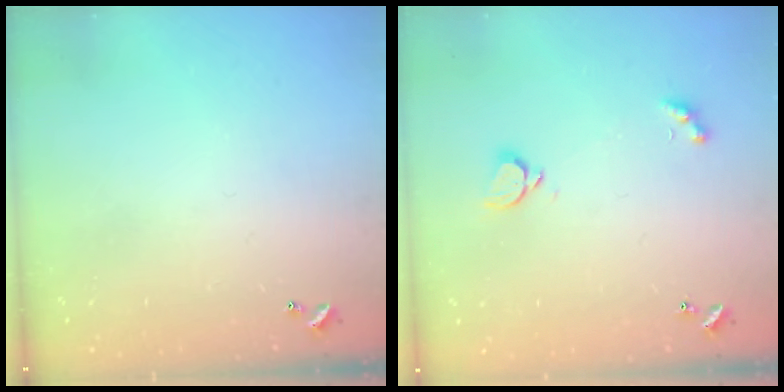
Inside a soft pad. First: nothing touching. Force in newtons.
{"total": 1.8, "press": 1.6, "slide": 0.8}